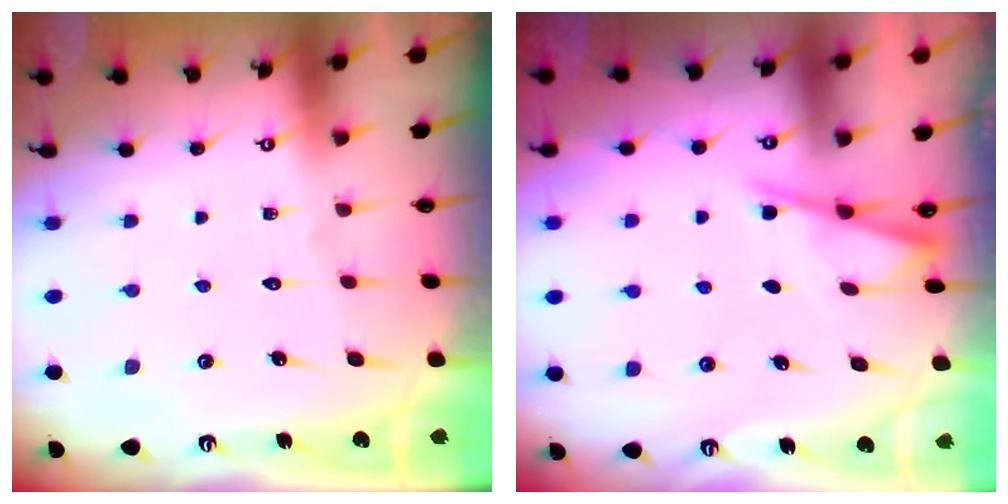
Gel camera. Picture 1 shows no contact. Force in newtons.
{"total": 2.9, "press": 2.8, "slide": 0.4}